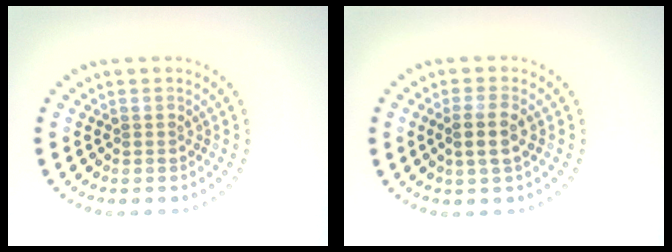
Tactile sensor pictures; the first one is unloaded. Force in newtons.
{"total": 2.4, "press": 2.1, "slide": 1.1}